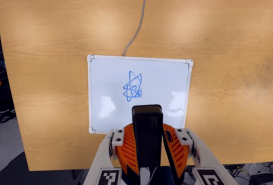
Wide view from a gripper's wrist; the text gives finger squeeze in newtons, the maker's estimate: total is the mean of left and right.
{"total": 7.9, "left": 7.7, "right": 8.1}